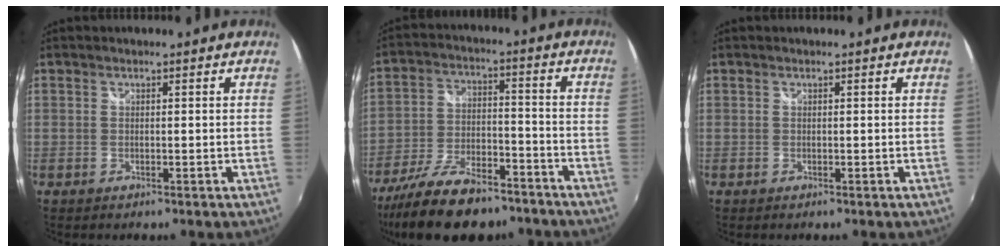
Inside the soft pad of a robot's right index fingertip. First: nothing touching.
{"total": 18.9, "force": [-14.7, 6.9, 9.8], "torque": [-0.198, -0.022, -0.238]}
{"total": 0.0}